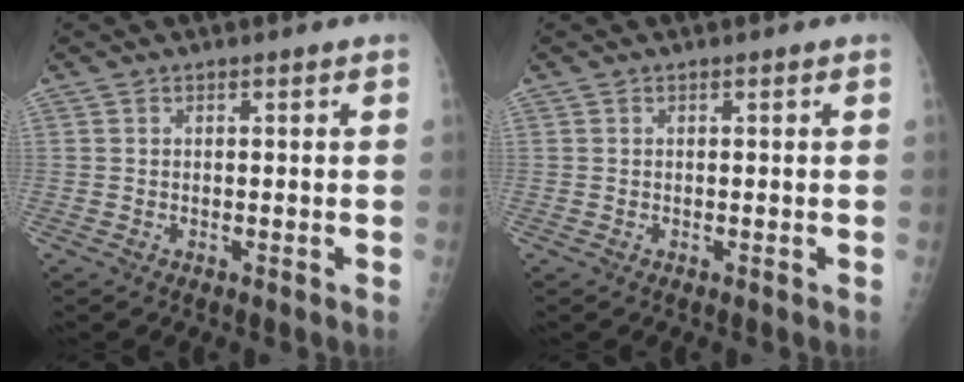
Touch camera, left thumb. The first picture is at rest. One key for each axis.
{"total": 0.0}